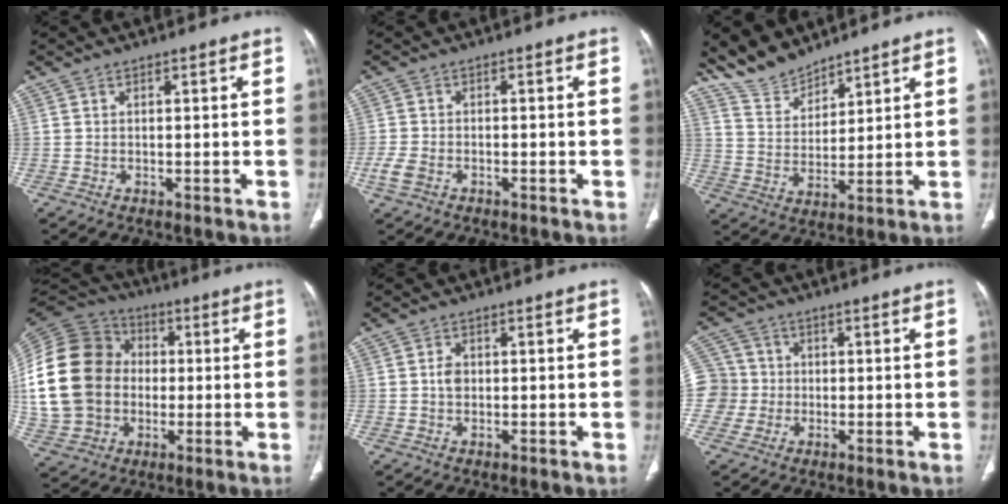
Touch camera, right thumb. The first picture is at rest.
{"total": 3.3, "force": [-1.6, 2.1, 1.9], "torque": [-0.052, 0.004, -0.029]}
{"total": 8.3, "force": [7.7, 2.6, 1.7], "torque": [-0.020, -0.040, 0.164]}
{"total": 24.8, "force": [0.3, 20.3, 14.3], "torque": [-0.302, 0.031, 0.017]}
{"total": 2.1, "force": [0.0, 1.7, 1.3], "torque": [-0.016, 0.004, -0.001]}
{"total": 9.0, "force": [-0.9, 8.8, 1.8], "torque": [-0.028, 0.025, -0.017]}